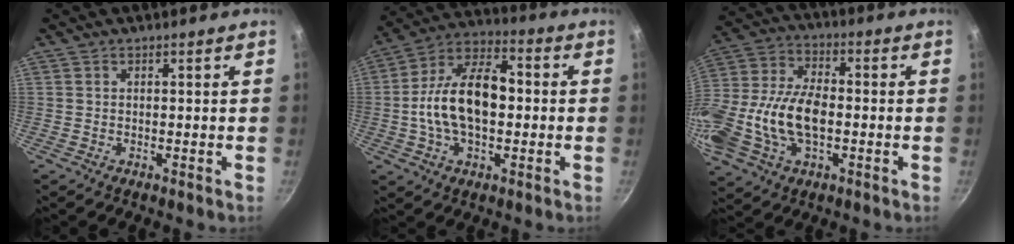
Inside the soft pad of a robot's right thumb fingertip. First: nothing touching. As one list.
[{"total": 16.7, "force": [-0.7, 9.7, 13.6], "torque": [-0.217, 0.036, -0.027]}, {"total": 19.1, "force": [-2.7, 11.5, 15.0], "torque": [-0.300, 0.032, -0.054]}]